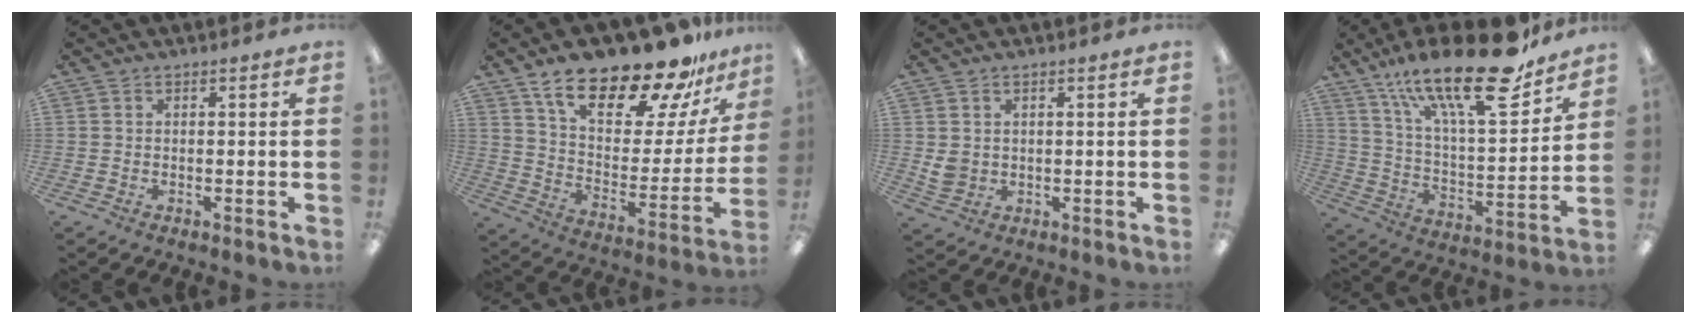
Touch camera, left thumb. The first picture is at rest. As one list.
[{"total": 24.6, "force": [18.8, 8.1, 13.7], "torque": [-0.219, -0.125, 0.316]}, {"total": 3.5, "force": [1.1, 2.9, 1.5], "torque": [-0.015, -0.003, 0.021]}, {"total": 26.0, "force": [17.8, 7.6, 17.3], "torque": [-0.280, -0.109, 0.296]}]